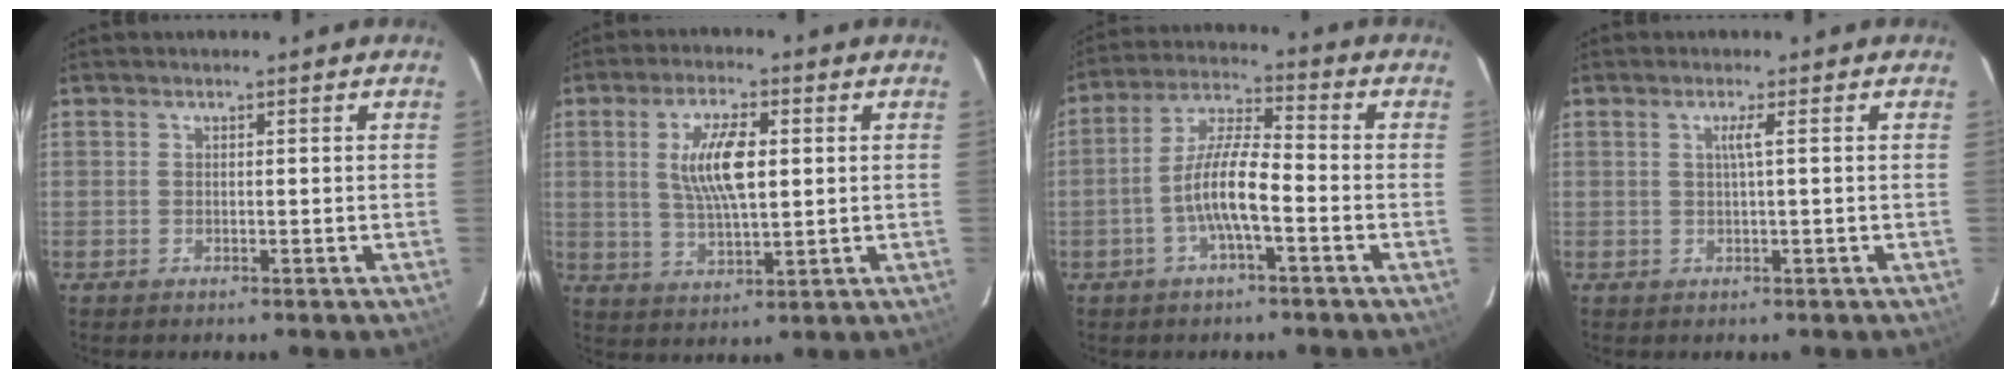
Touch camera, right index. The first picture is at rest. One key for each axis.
{"total": 9.4, "fx": 1.8, "fy": 3.2, "fz": 8.7, "tx": -0.163, "ty": 0.004, "tz": 0.036}
{"total": 8.8, "fx": -3.2, "fy": 1.6, "fz": 8.1, "tx": -0.168, "ty": 0.009, "tz": -0.061}
{"total": 1.6, "fx": 0.3, "fy": -0.6, "fz": 1.5, "tx": -0.025, "ty": -0.002, "tz": 0.004}